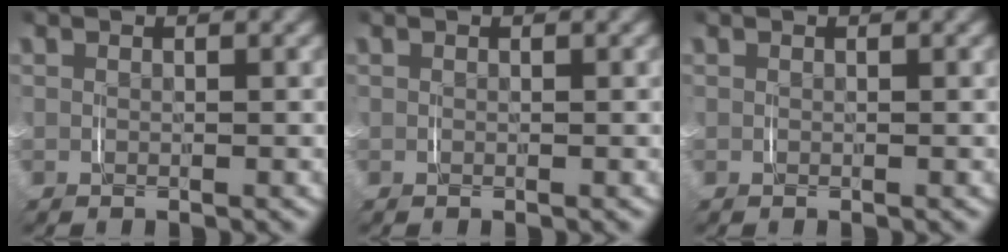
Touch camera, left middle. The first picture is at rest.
{"total": 0.0}
{"total": 0.0}